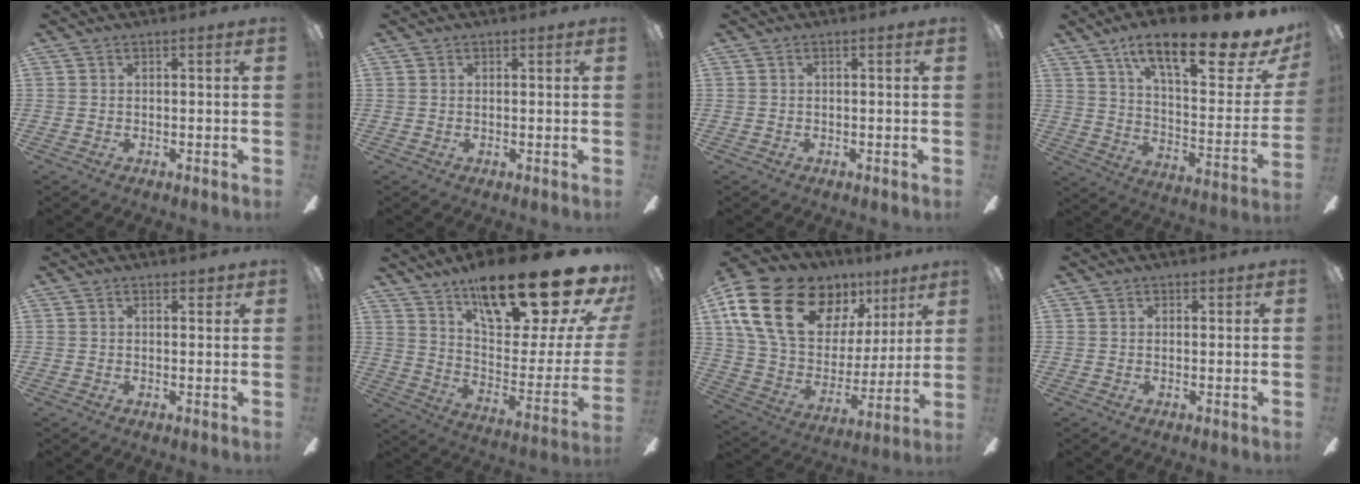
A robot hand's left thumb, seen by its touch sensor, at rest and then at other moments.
{"total": 0.6, "force": [0.3, 0.5, 0.0], "torque": [0.008, -0.001, 0.004]}
{"total": 0.0}
{"total": 20.8, "force": [14.4, 5.3, 14.0], "torque": [-0.209, -0.105, 0.230]}
{"total": 1.6, "force": [1.1, 0.8, 0.9], "torque": [-0.001, -0.006, 0.017]}
{"total": 27.4, "force": [20.2, 7.2, 17.1], "torque": [-0.240, -0.143, 0.331]}
{"total": 23.2, "force": [12.3, 14.3, 13.6], "torque": [-0.260, -0.054, 0.233]}
{"total": 1.1, "force": [0.7, 0.8, 0.1], "torque": [0.007, -0.003, 0.012]}